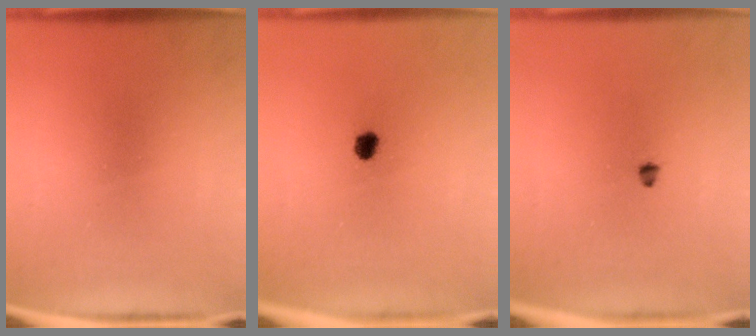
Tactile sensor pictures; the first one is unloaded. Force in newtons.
{"total": 2.1}
{"total": 1.1}